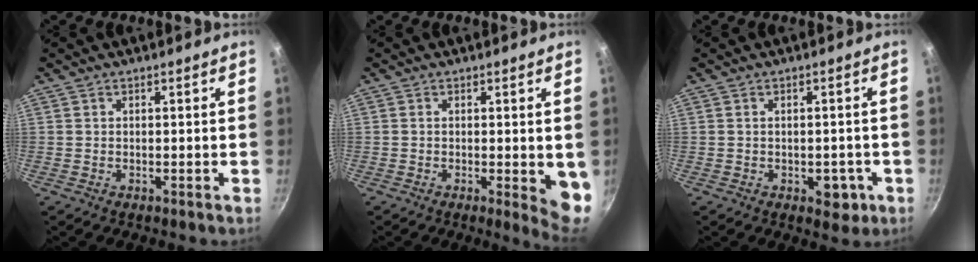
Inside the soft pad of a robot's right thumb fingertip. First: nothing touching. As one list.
[{"total": 5.8, "force": [-0.4, 1.7, 5.6], "torque": [-0.059, -0.012, -0.005]}, {"total": 4.3, "force": [-1.5, 2.7, 3.0], "torque": [-0.020, 0.008, -0.011]}]